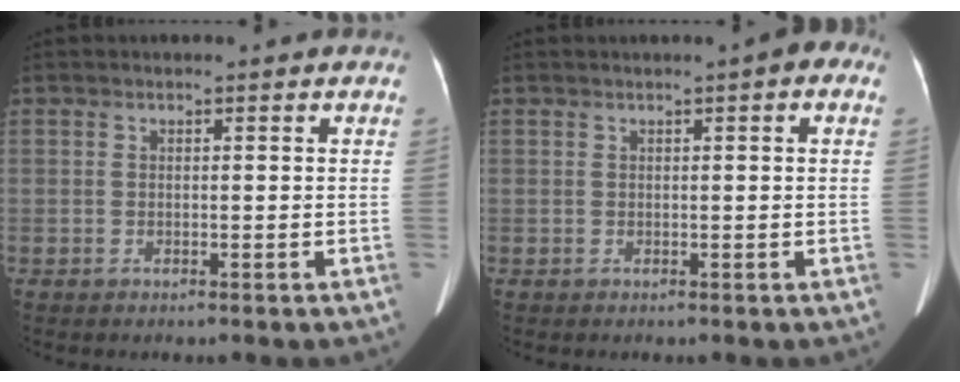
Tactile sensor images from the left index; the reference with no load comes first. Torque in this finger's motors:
{"motor_torque": [0.52, -0.40, 0.32, 0.08]}